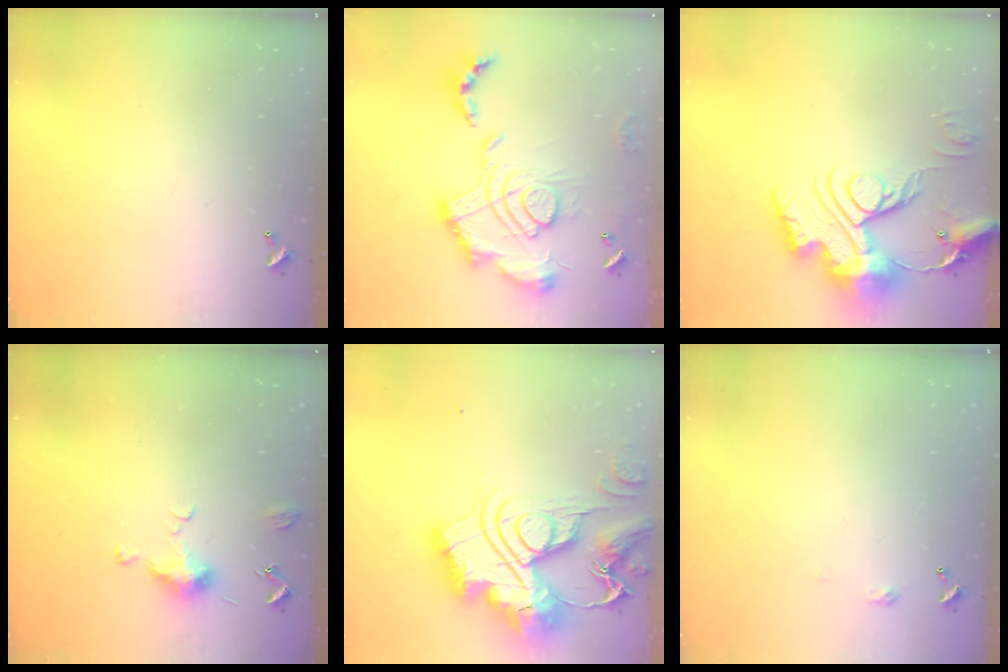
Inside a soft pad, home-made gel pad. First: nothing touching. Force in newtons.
{"total": 2.5, "press": 1.9, "slide": 1.7}
{"total": 18.7, "press": 18.6, "slide": 1.7}
{"total": 5.9, "press": 5.8, "slide": 0.9}
{"total": 0.6, "press": 0.6, "slide": 0.0}
{"total": 2.7, "press": 2.6, "slide": 0.4}